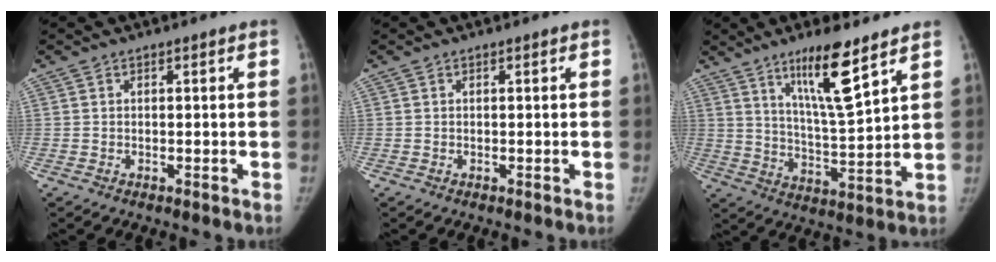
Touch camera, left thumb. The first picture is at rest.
{"total": 0.0}
{"total": 12.6, "force": [7.8, 1.8, 9.7], "torque": [-0.162, -0.054, 0.143]}